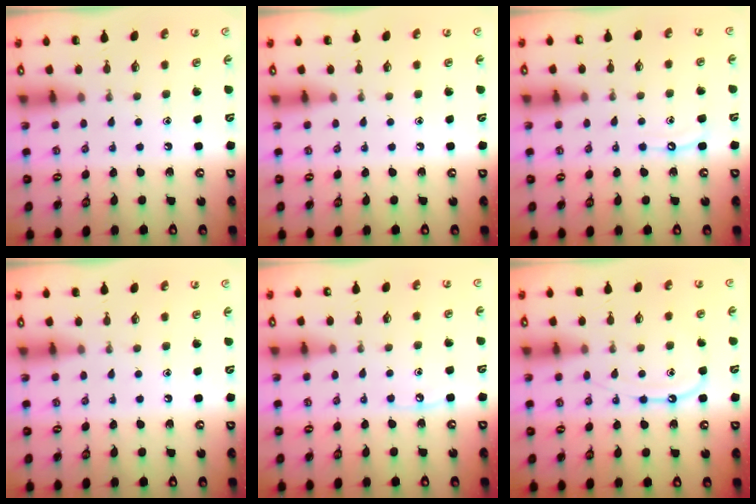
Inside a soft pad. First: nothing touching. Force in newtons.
{"total": 0.0}
{"total": 5.2, "press": 5.2, "slide": 0.5}
{"total": 0.0}
{"total": 3.1, "press": 3.1, "slide": 0.5}
{"total": 10.5, "press": 10.5, "slide": 1.0}